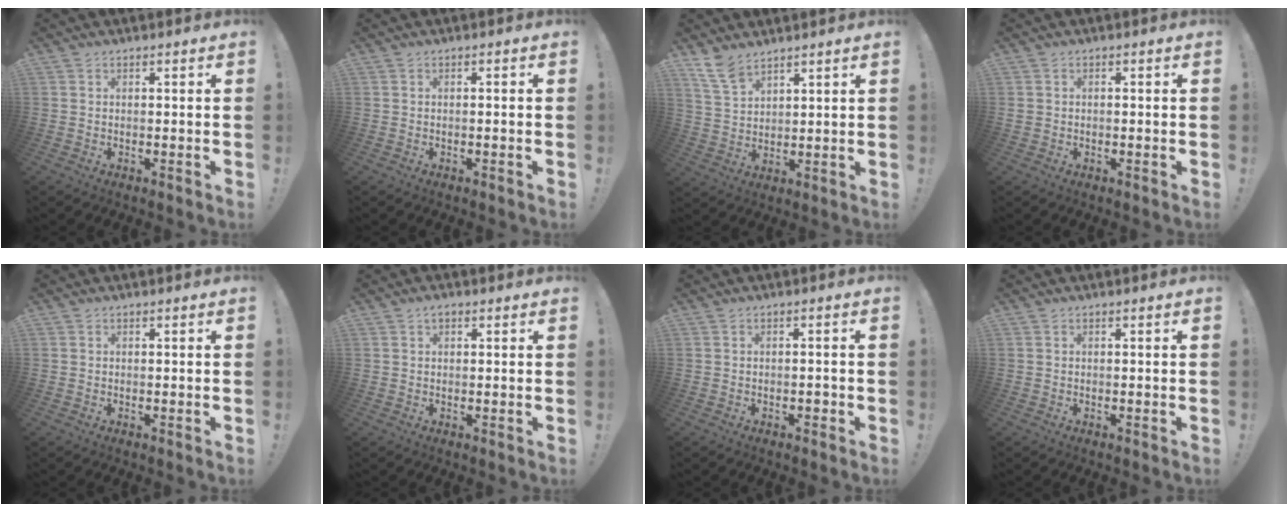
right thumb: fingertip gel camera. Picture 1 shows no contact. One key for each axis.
{"total": 0.9, "fx": -0.7, "fy": -0.3, "fz": 0.5, "tx": -0.016, "ty": 0.001, "tz": -0.011}
{"total": 8.2, "fx": 6.5, "fy": 3.8, "fz": 3.2, "tx": -0.059, "ty": -0.041, "tz": 0.128}
{"total": 1.2, "fx": -0.5, "fy": 0.9, "fz": 0.7, "tx": -0.018, "ty": 0.006, "tz": -0.009}
{"total": 0.0}
{"total": 1.5, "fx": 0.7, "fy": 0.9, "fz": 1.0, "tx": -0.012, "ty": -0.001, "tz": 0.013}
{"total": 1.5, "fx": -1.0, "fy": 0.4, "fz": 1.1, "tx": -0.023, "ty": 0.006, "tz": -0.016}
{"total": 0.0}